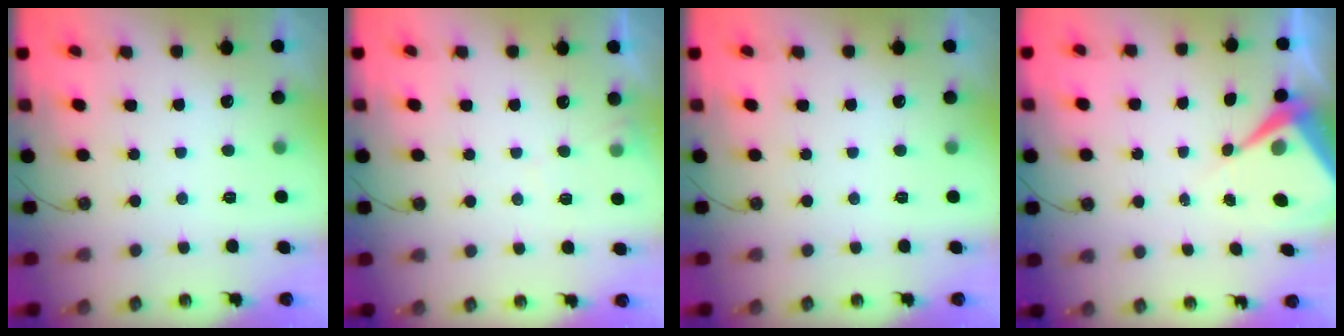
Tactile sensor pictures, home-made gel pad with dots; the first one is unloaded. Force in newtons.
{"total": 5.4, "press": 5.4, "slide": 0.7}
{"total": 0.0}
{"total": 7.1, "press": 7.1, "slide": 0.8}